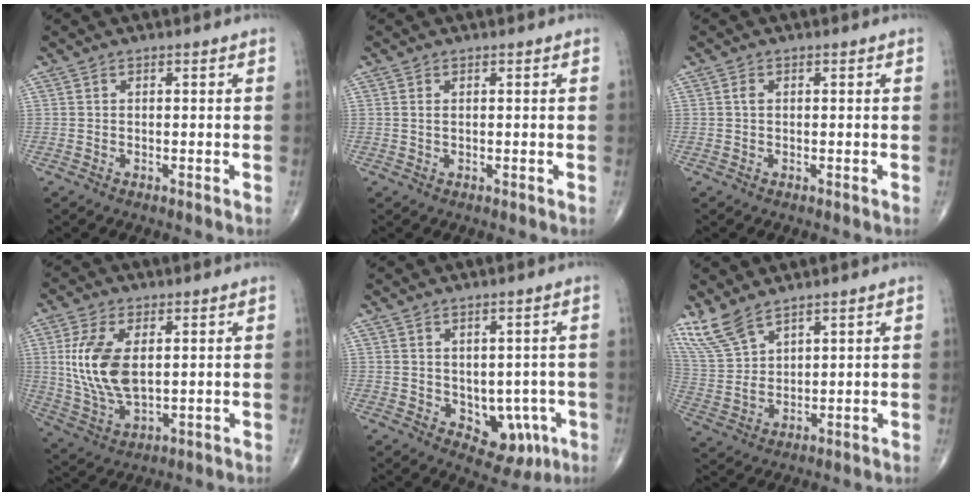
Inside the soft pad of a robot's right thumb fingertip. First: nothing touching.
{"total": 0.6, "force": [0.2, 0.3, 0.4], "torque": [-0.012, 0.002, 0.005]}
{"total": 0.9, "force": [0.1, 0.6, 0.6], "torque": [-0.011, 0.001, 0.000]}
{"total": 12.9, "force": [2.1, 6.8, 10.8], "torque": [-0.224, -0.013, 0.051]}
{"total": 8.6, "force": [-1.7, 6.0, 5.9], "torque": [-0.033, 0.003, -0.006]}
{"total": 8.3, "force": [6.5, 3.0, 4.2], "torque": [-0.093, -0.021, 0.153]}